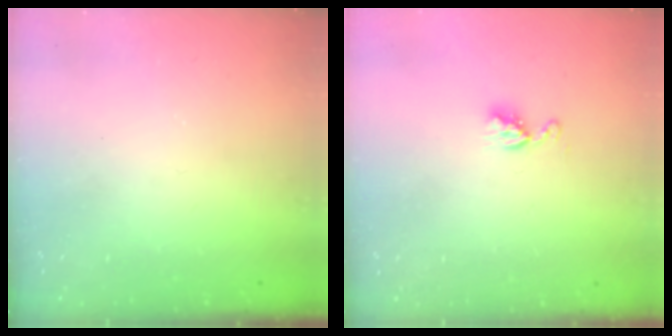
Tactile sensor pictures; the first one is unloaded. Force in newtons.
{"total": 6.7, "press": 6.6, "slide": 0.6}